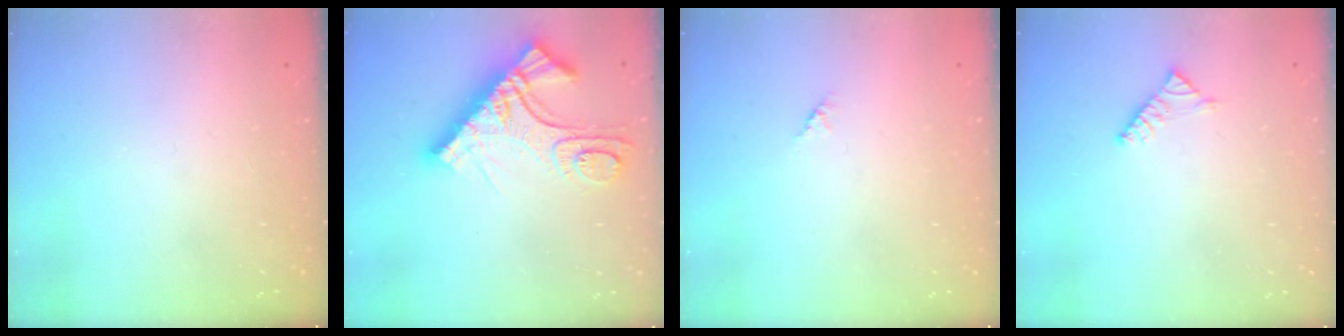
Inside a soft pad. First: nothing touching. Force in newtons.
{"total": 15.9, "press": 15.8, "slide": 1.7}
{"total": 1.2, "press": 1.2, "slide": 0.3}
{"total": 3.6, "press": 3.5, "slide": 0.6}